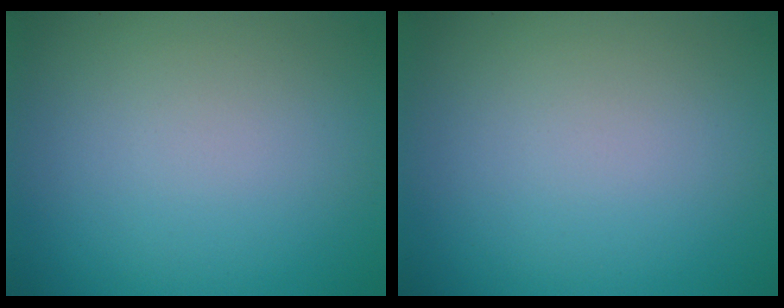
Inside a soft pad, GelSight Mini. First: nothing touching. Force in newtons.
{"total": 0.0}